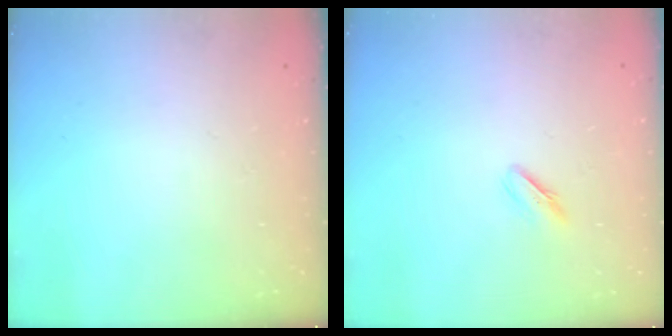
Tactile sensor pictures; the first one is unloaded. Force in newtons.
{"total": 3.9, "press": 3.7, "slide": 1.2}